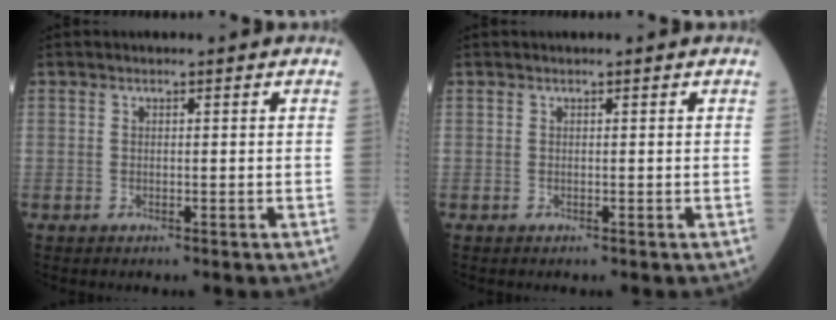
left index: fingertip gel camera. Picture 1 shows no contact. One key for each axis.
{"total": 0.0}